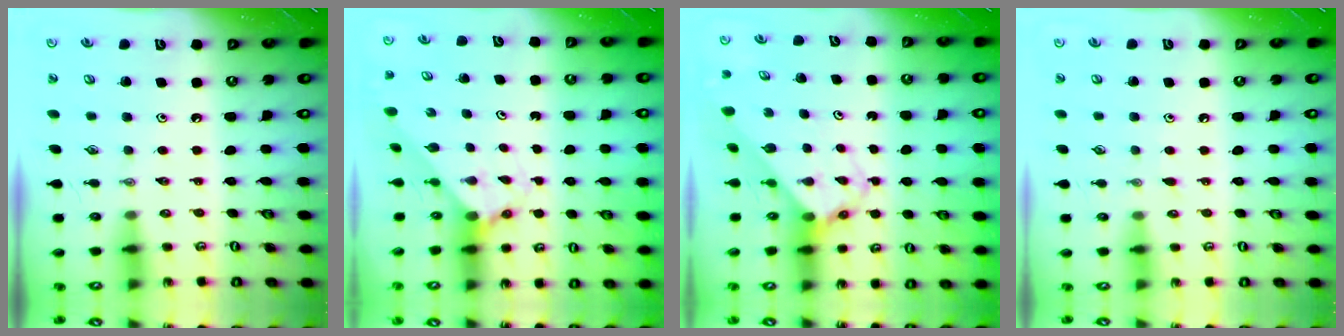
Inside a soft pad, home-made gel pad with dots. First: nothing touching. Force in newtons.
{"total": 2.4, "press": 2.4, "slide": 0.2}
{"total": 3.8, "press": 3.7, "slide": 0.4}
{"total": 4.5, "press": 4.4, "slide": 0.5}